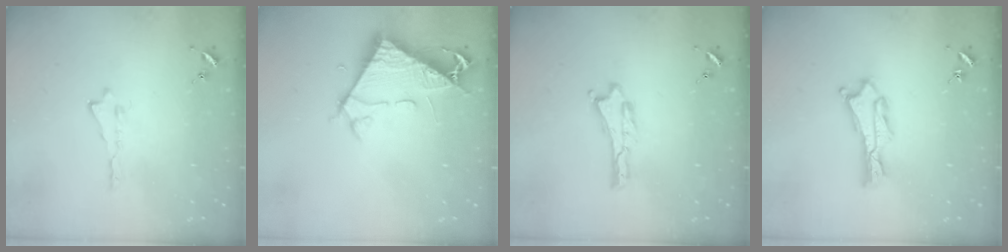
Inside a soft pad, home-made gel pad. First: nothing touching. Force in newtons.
{"total": 7.0, "press": 7.0, "slide": 0.8}
{"total": 0.0}
{"total": 1.2, "press": 1.2, "slide": 0.2}